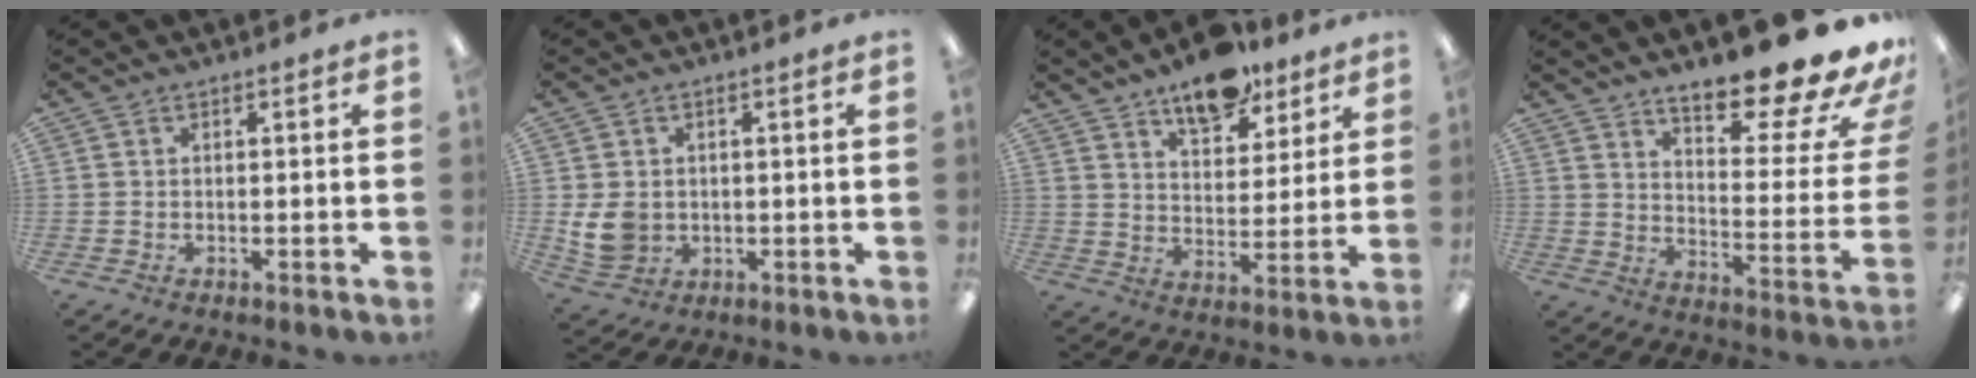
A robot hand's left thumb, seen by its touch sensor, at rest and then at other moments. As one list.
[{"total": 6.7, "force": [0.2, 5.7, 3.5], "torque": [-0.077, 0.007, 0.008]}, {"total": 12.7, "force": [9.7, 5.7, 5.8], "torque": [-0.068, -0.058, 0.170]}, {"total": 18.9, "force": [14.8, 4.3, 11.1], "torque": [-0.151, -0.118, 0.239]}]